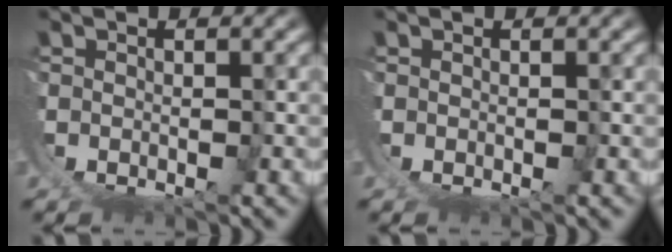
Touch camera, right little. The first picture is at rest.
{"total": 0.0}